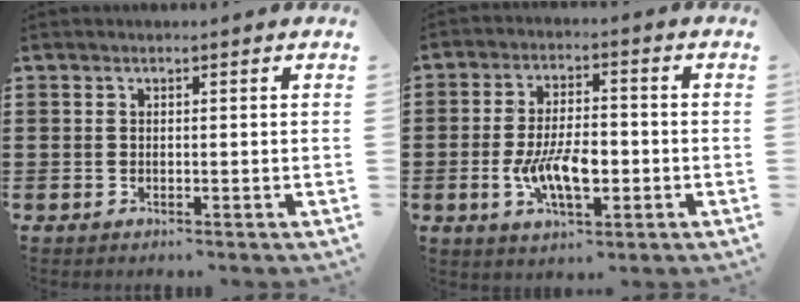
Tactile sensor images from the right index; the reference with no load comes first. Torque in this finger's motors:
{"motor_torque": [2.14, 0.00, 0.64, 0.21]}